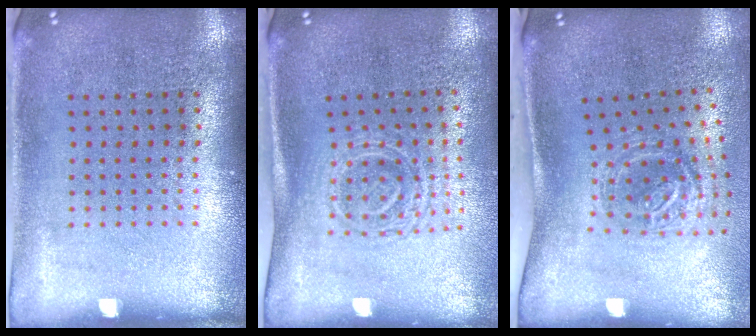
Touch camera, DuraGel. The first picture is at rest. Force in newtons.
{"total": 1.7, "press": 1.3, "slide": 1.1}
{"total": 1.7, "press": 1.2, "slide": 1.3}